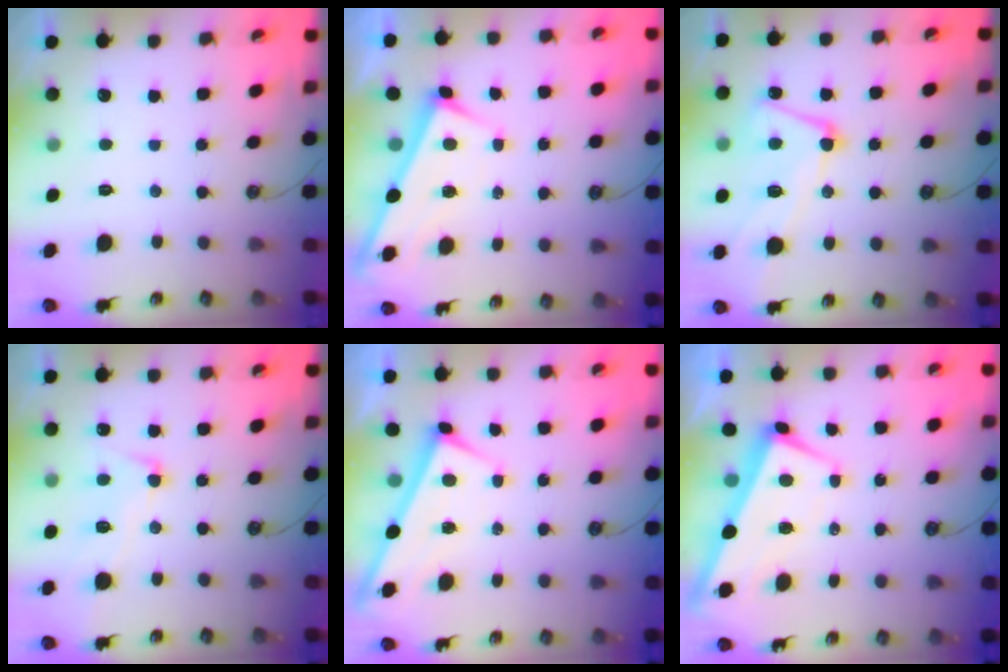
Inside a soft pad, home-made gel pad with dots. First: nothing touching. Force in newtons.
{"total": 2.7, "press": 2.7, "slide": 0.1}
{"total": 7.6, "press": 7.5, "slide": 1.3}
{"total": 4.5, "press": 4.3, "slide": 1.3}
{"total": 1.7, "press": 1.7, "slide": 0.1}
{"total": 1.1, "press": 0.7, "slide": 0.9}